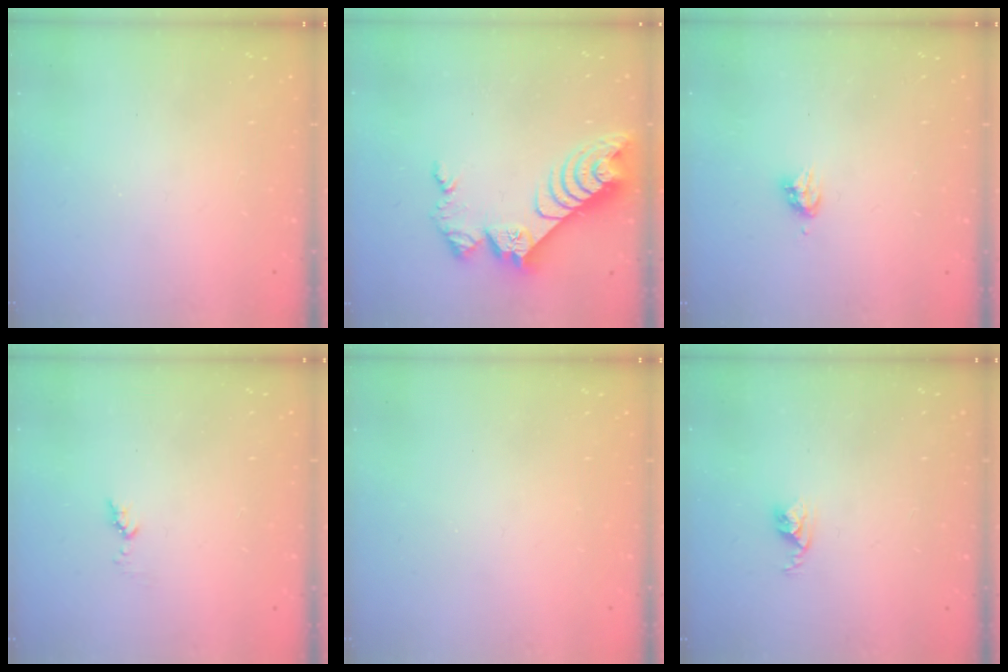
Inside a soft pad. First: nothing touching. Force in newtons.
{"total": 9.9, "press": 9.9, "slide": 0.8}
{"total": 4.2, "press": 4.1, "slide": 0.5}
{"total": 3.7, "press": 3.6, "slide": 0.4}
{"total": 0.0}
{"total": 2.5, "press": 2.5, "slide": 0.4}